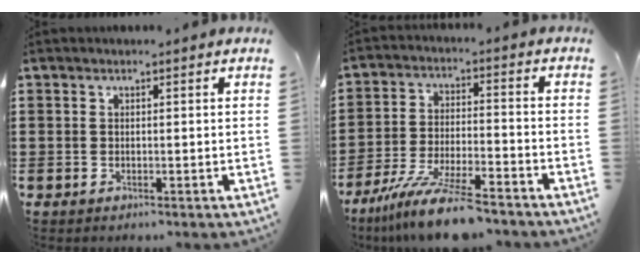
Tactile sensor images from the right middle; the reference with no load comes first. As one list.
[{"total": 11.0, "force": [-9.2, 0.8, 5.9], "torque": [-0.119, 0.008, -0.178]}]